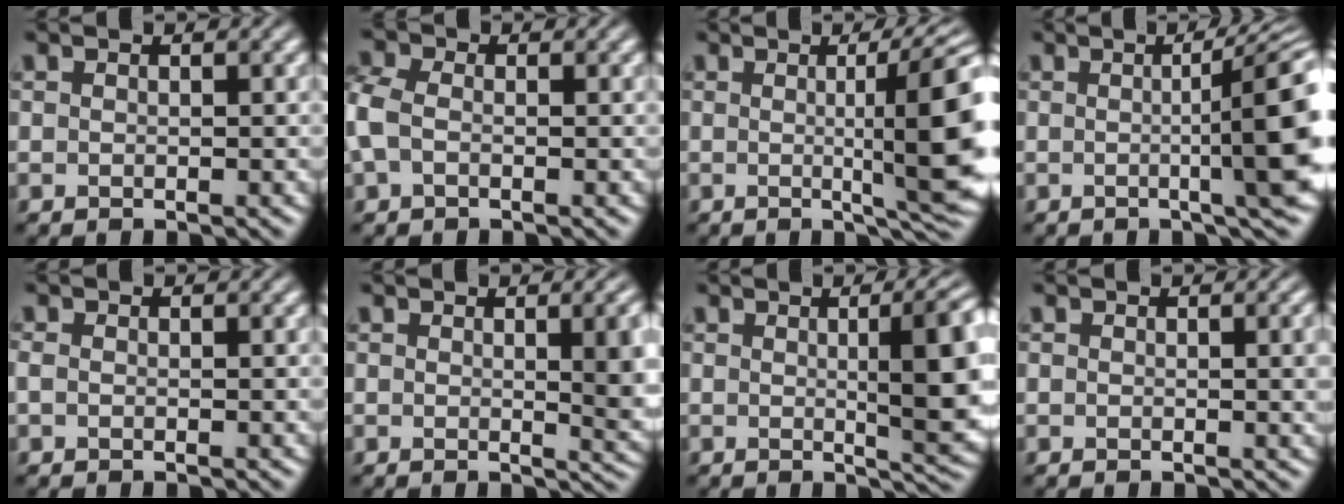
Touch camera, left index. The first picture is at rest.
{"total": 3.1, "force": [-0.3, 2.2, 2.1], "torque": [-0.062, 0.006, -0.019]}
{"total": 10.0, "force": [0.3, 2.1, 9.7], "torque": [-0.105, 0.004, 0.007]}
{"total": 8.5, "force": [-0.2, 1.8, 8.3], "torque": [-0.090, 0.005, -0.001]}
{"total": 0.7, "force": [-0.2, 0.5, 0.5], "torque": [-0.015, -0.001, -0.007]}
{"total": 5.4, "force": [0.6, 1.7, 5.1], "torque": [-0.046, -0.002, 0.011]}
{"total": 9.0, "force": [0.8, 2.5, 8.6], "torque": [-0.082, 0.006, 0.012]}
{"total": 2.0, "force": [0.1, 0.6, 1.9], "torque": [-0.023, -0.003, -0.001]}